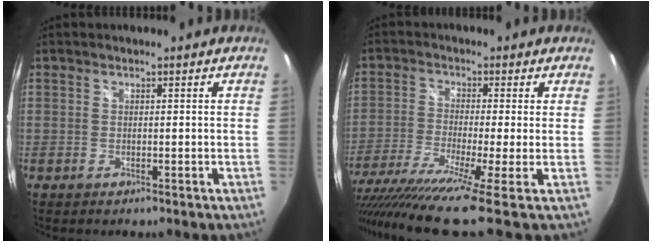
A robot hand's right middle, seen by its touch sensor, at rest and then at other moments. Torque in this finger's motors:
{"motor_torque": [0.17, -0.54, 0.17, 0.18]}